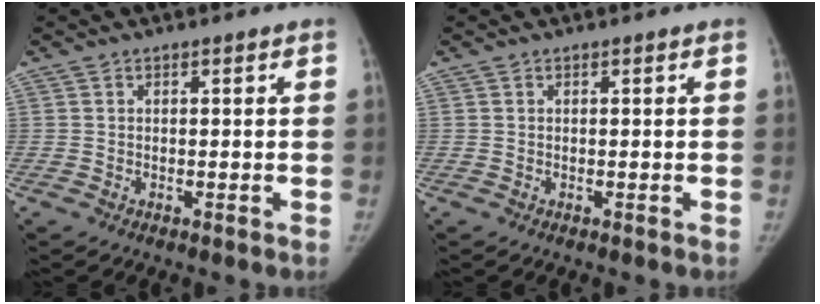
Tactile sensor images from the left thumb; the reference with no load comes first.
{"total": 0.0}